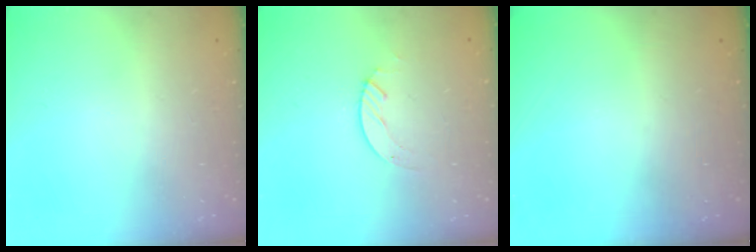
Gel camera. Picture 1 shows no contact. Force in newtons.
{"total": 2.1, "press": 2.1, "slide": 0.2}
{"total": 0.0}